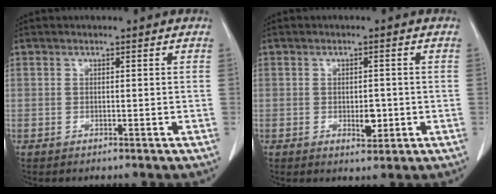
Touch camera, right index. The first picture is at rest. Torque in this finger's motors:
{"motor_torque": [0.14, 0.09, 0.09, 0.02]}